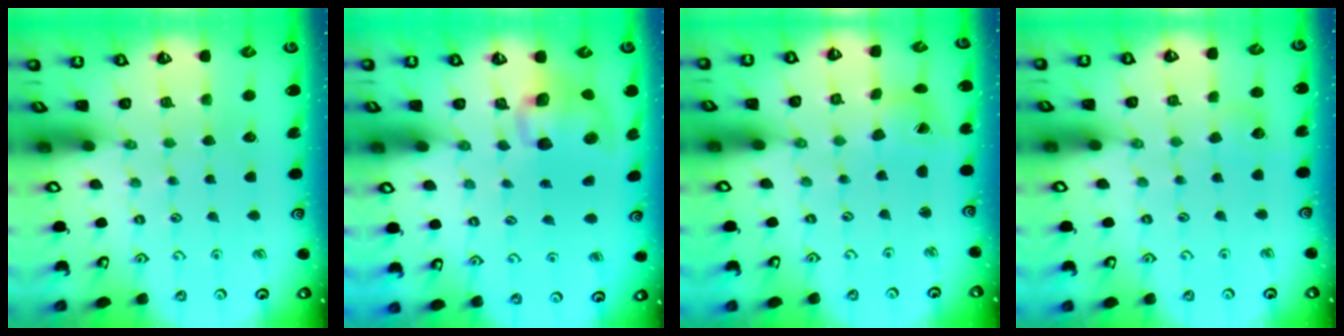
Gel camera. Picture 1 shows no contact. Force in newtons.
{"total": 10.0, "press": 9.8, "slide": 1.6}
{"total": 3.6, "press": 3.6, "slide": 0.5}
{"total": 4.2, "press": 4.1, "slide": 0.5}